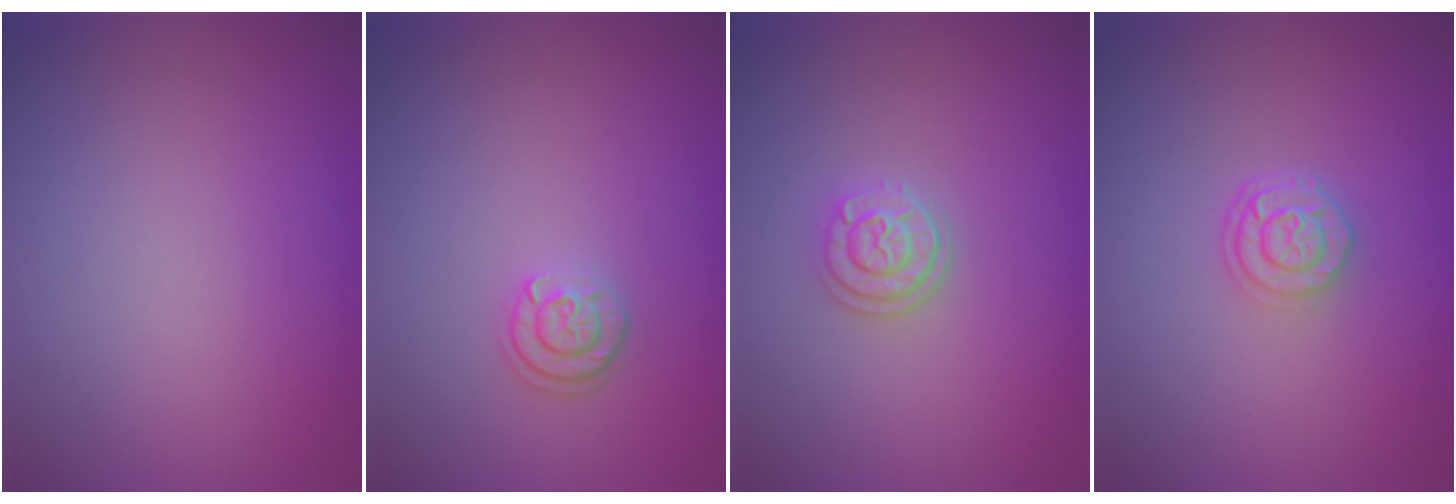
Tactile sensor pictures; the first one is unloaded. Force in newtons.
{"total": 1.7, "press": 1.6, "slide": 0.7}
{"total": 2.2, "press": 2.1, "slide": 0.9}
{"total": 2.5, "press": 2.0, "slide": 1.5}